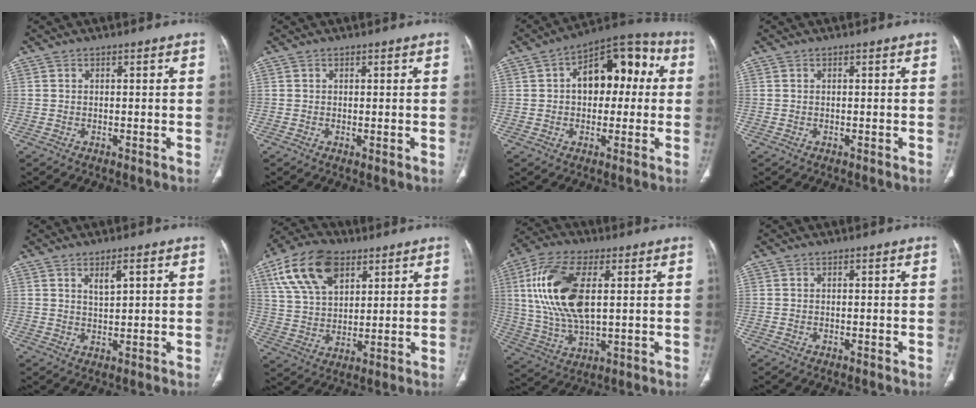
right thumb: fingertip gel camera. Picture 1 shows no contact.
{"total": 0.5, "force": [0.0, 0.2, 0.5], "torque": [-0.011, -0.004, 0.001]}
{"total": 14.8, "force": [2.3, 9.1, 11.5], "torque": [-0.120, 0.042, 0.025]}
{"total": 0.0}
{"total": 3.1, "force": [1.5, 0.9, 2.5], "torque": [-0.044, -0.012, 0.030]}
{"total": 15.3, "force": [7.5, 8.9, 9.9], "torque": [-0.168, -0.012, 0.140]}
{"total": 17.7, "force": [3.6, 8.4, 15.2], "torque": [-0.314, -0.003, 0.072]}
{"total": 0.0}